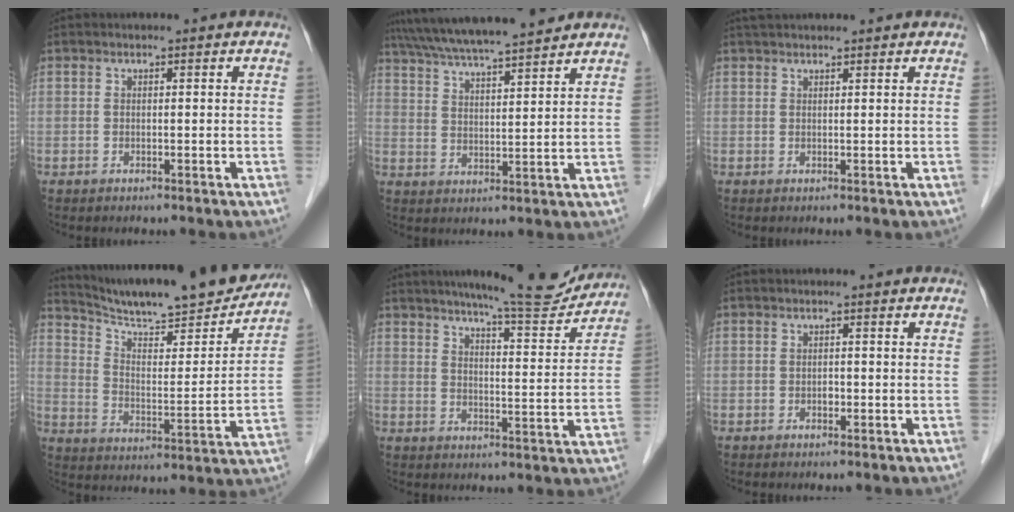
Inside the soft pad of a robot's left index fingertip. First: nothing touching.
{"total": 15.5, "force": [13.7, 0.8, 7.2], "torque": [-0.129, 0.028, 0.215]}
{"total": 3.9, "force": [3.7, 0.3, 1.3], "torque": [-0.017, 0.034, 0.056]}
{"total": 21.5, "force": [19.5, 2.2, 8.7], "torque": [-0.142, -0.030, 0.283]}
{"total": 13.1, "force": [12.0, 1.0, 5.0], "torque": [-0.068, -0.014, 0.158]}
{"total": 0.8, "force": [-0.4, 0.5, 0.5], "torque": [-0.008, 0.000, -0.007]}